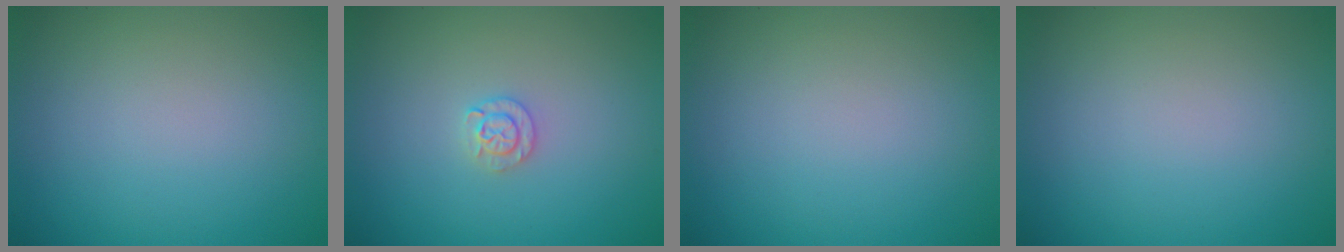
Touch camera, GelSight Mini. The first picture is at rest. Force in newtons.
{"total": 1.5, "press": 1.5, "slide": 0.1}
{"total": 0.0}
{"total": 0.0}